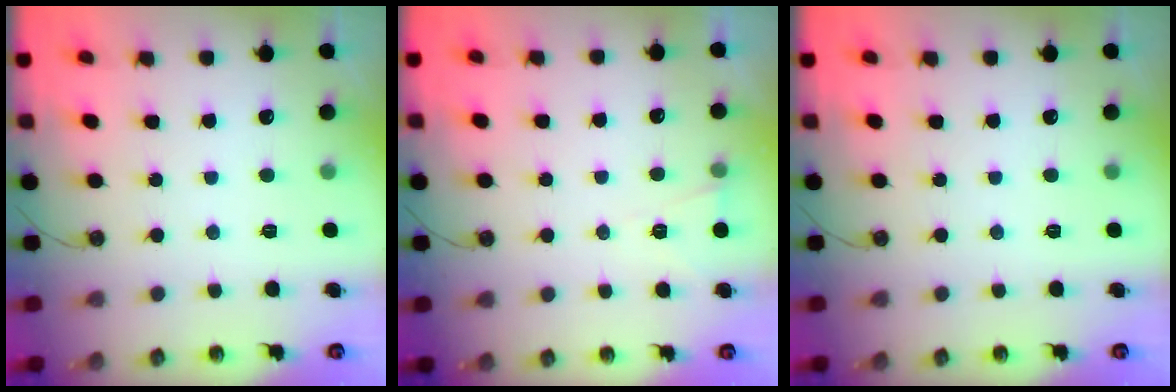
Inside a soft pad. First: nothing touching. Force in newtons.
{"total": 5.2, "press": 2.8, "slide": 4.3}
{"total": 0.0}